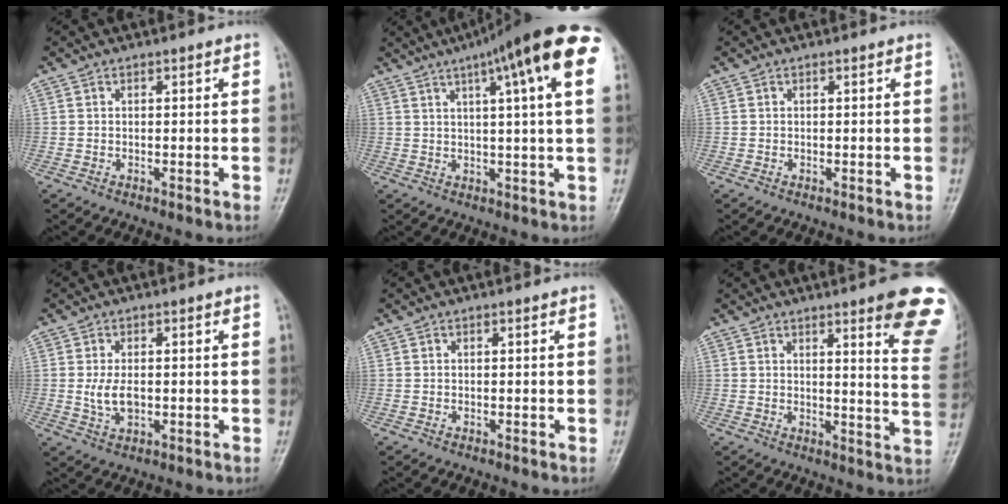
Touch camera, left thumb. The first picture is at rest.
{"total": 20.4, "force": [9.5, 3.6, 17.6], "torque": [-0.255, 0.013, 0.120]}
{"total": 0.0}
{"total": 4.4, "force": [-0.2, 2.5, 3.6], "torque": [-0.073, -0.004, -0.002]}
{"total": 0.0}
{"total": 13.7, "force": [8.6, 1.8, 10.5], "torque": [-0.099, -0.049, 0.090]}